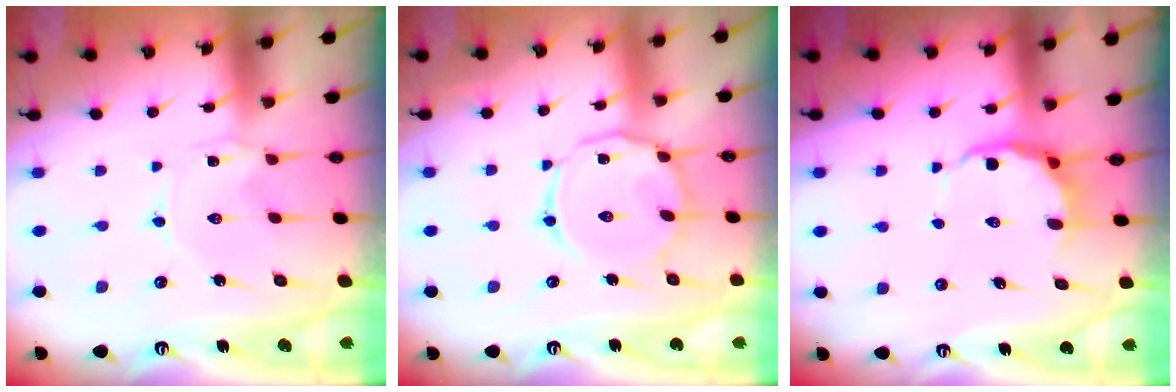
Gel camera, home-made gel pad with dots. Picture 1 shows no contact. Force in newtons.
{"total": 12.0, "press": 11.9, "slide": 1.0}
{"total": 5.9, "press": 5.6, "slide": 1.8}